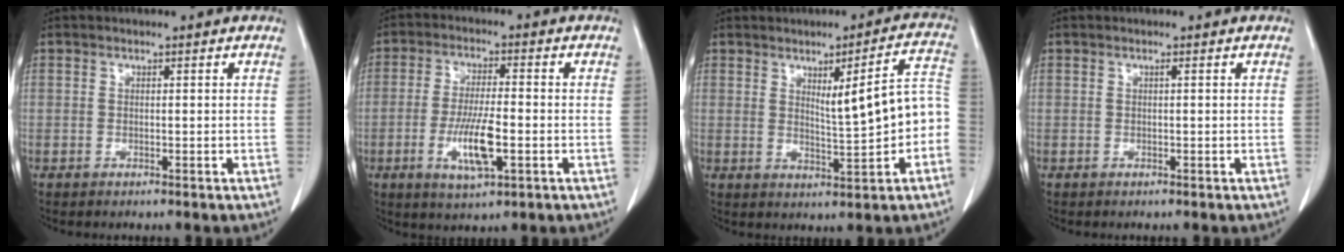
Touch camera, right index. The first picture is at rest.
{"total": 8.5, "force": [-2.4, 1.7, 7.9], "torque": [-0.151, -0.008, -0.041]}
{"total": 8.8, "force": [-0.3, 1.2, 8.7], "torque": [-0.114, 0.023, 0.003]}
{"total": 0.0}